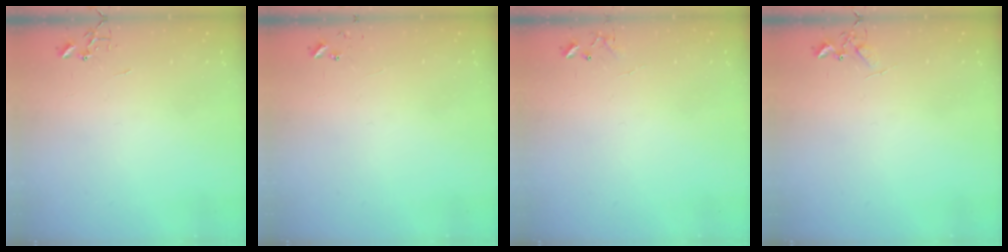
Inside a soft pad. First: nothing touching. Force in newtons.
{"total": 5.5, "press": 5.5, "slide": 0.4}
{"total": 5.9, "press": 5.9, "slide": 0.7}
{"total": 5.3, "press": 5.3, "slide": 0.6}